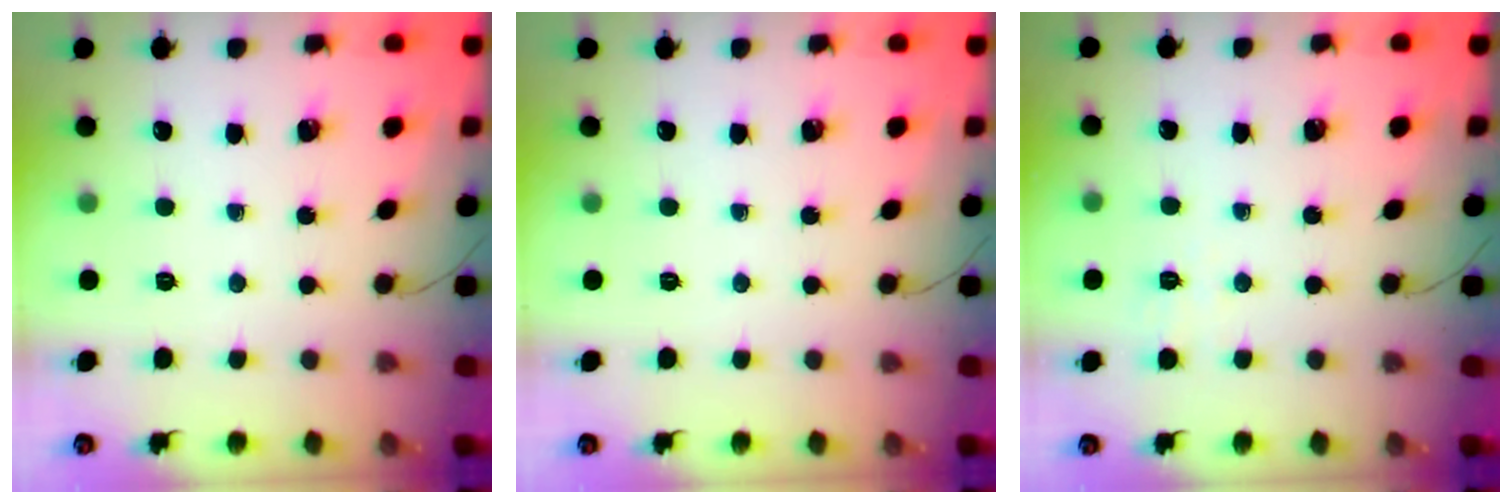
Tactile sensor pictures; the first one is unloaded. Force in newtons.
{"total": 0.0}
{"total": 1.4, "press": 0.5, "slide": 1.3}